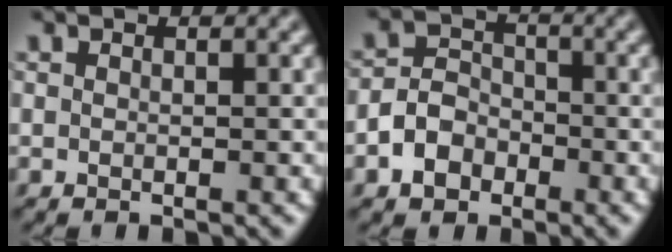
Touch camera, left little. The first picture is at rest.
{"total": 3.4, "force": [-1.7, 2.5, 1.5], "torque": [-0.026, 0.005, -0.036]}